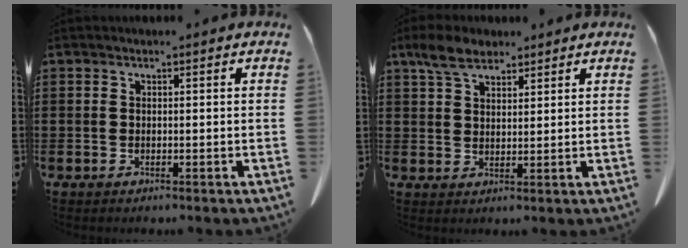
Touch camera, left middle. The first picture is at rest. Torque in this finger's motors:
{"motor_torque": [1.02, -0.74, 0.11, 0.06]}